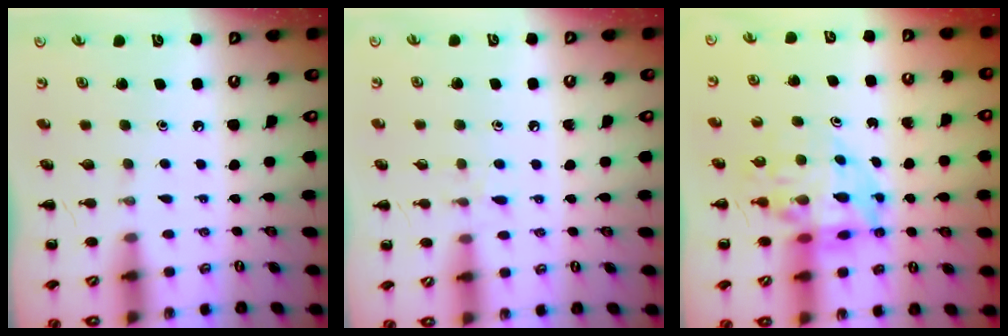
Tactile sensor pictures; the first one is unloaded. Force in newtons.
{"total": 5.3, "press": 5.0, "slide": 1.9}
{"total": 11.8, "press": 11.2, "slide": 3.6}